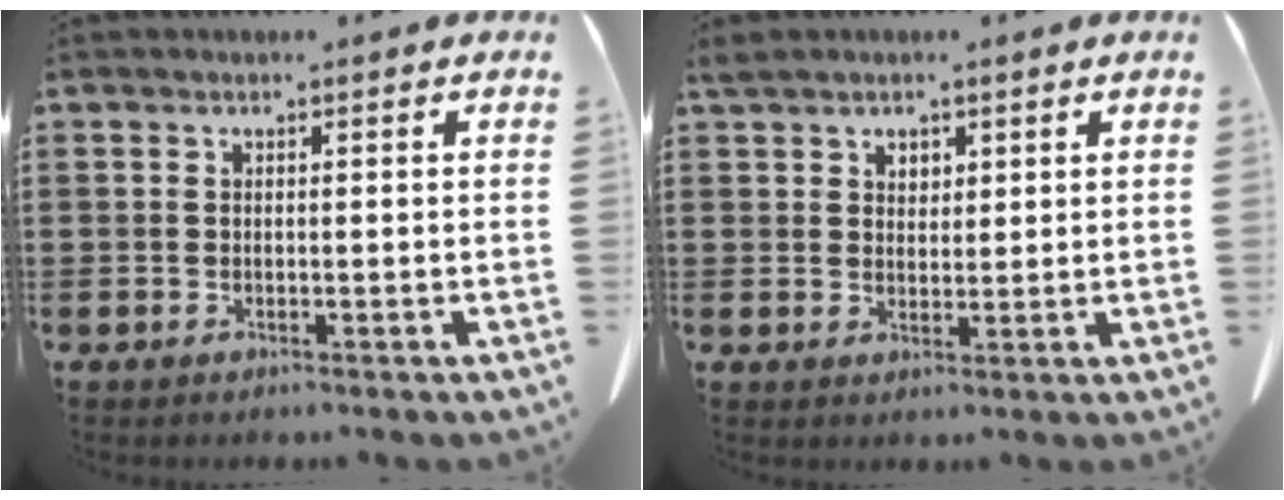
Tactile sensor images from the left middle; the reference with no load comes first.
{"total": 2.7, "force": [2.1, 1.6, 0.7], "torque": [-0.013, 0.003, 0.039]}